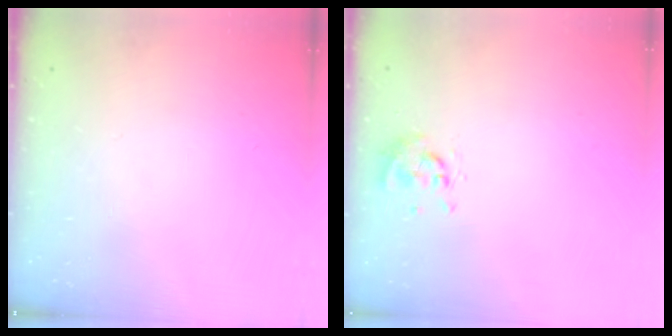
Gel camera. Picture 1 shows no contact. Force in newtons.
{"total": 0.0}